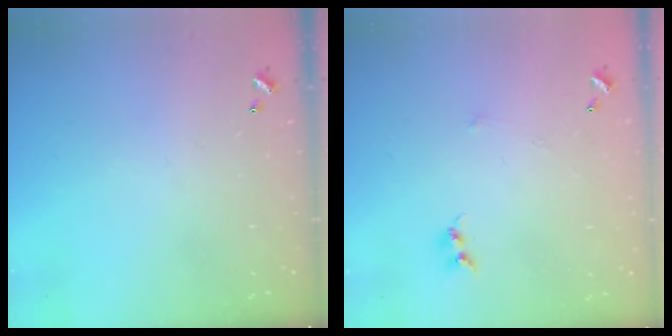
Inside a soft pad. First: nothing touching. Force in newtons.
{"total": 6.5, "press": 6.5, "slide": 0.3}